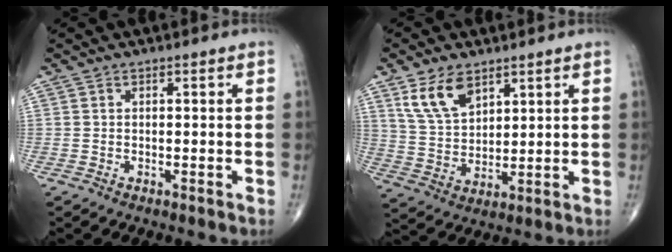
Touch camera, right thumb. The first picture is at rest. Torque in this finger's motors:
{"motor_torque": [0.11, 0.41, 0.04, 0.05, 0.06]}